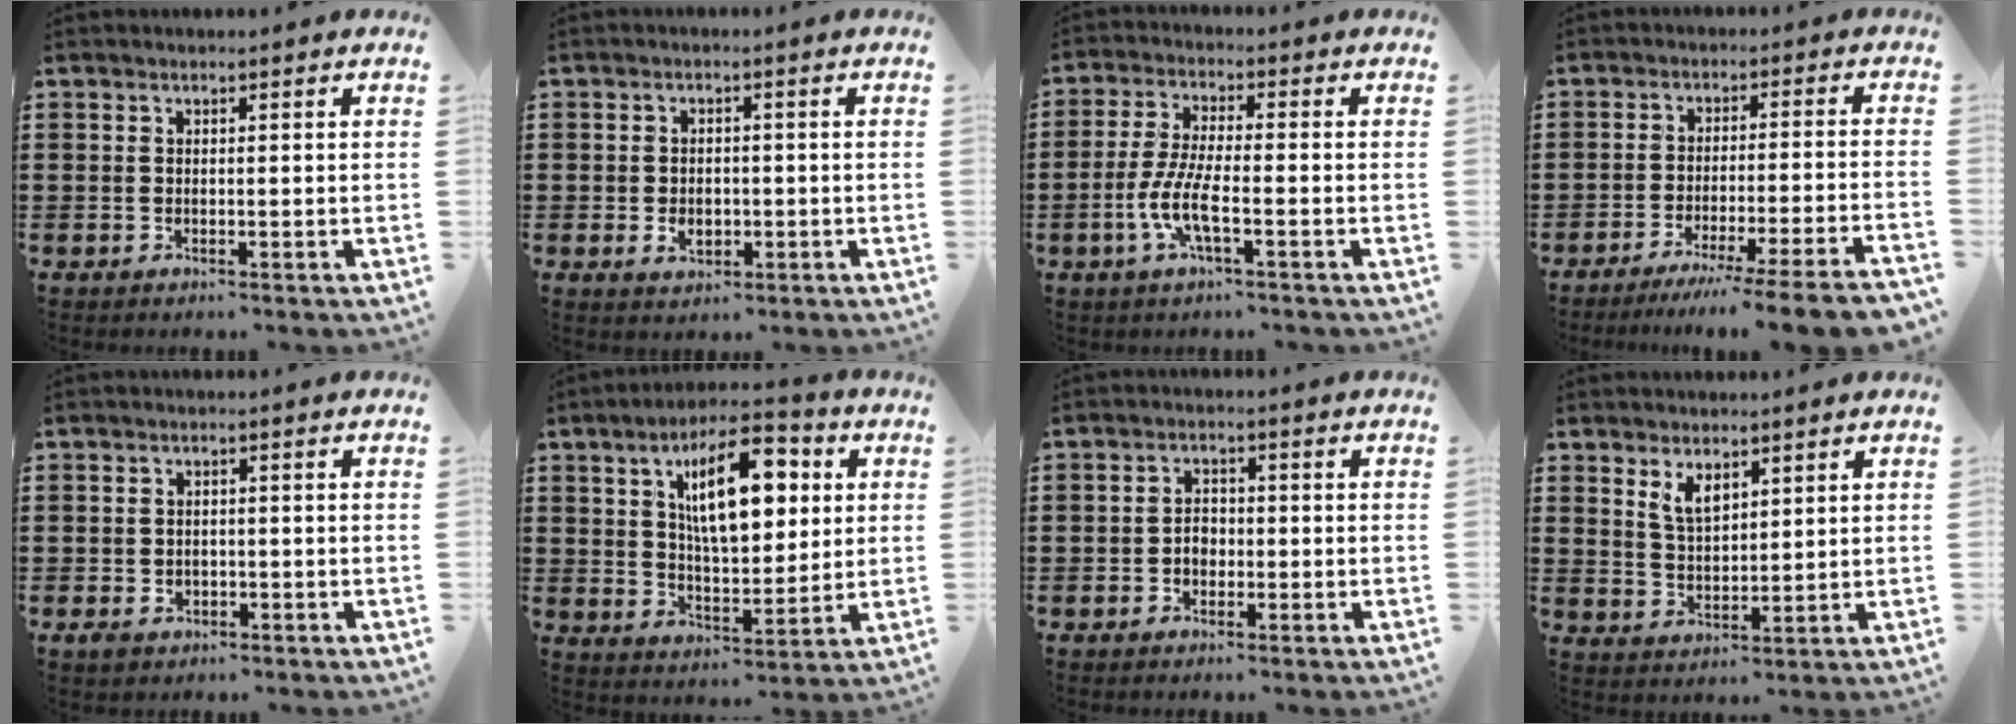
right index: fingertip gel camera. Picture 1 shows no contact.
{"total": 2.8, "force": [-0.6, 1.9, 1.8], "torque": [-0.037, 0.004, -0.014]}
{"total": 6.6, "force": [-2.7, 1.4, 5.9], "torque": [-0.140, -0.013, -0.060]}
{"total": 6.1, "force": [-4.9, -0.9, 3.5], "torque": [-0.052, -0.018, -0.092]}
{"total": 1.5, "force": [-0.7, 1.2, 0.5], "torque": [-0.012, 0.001, -0.018]}
{"total": 14.0, "force": [4.8, 5.8, 11.8], "torque": [-0.192, 0.003, 0.078]}
{"total": 2.2, "force": [-0.6, 1.7, 1.3], "torque": [-0.028, 0.004, -0.014]}
{"total": 4.1, "force": [2.6, 2.0, 2.4], "torque": [-0.055, 0.005, 0.048]}